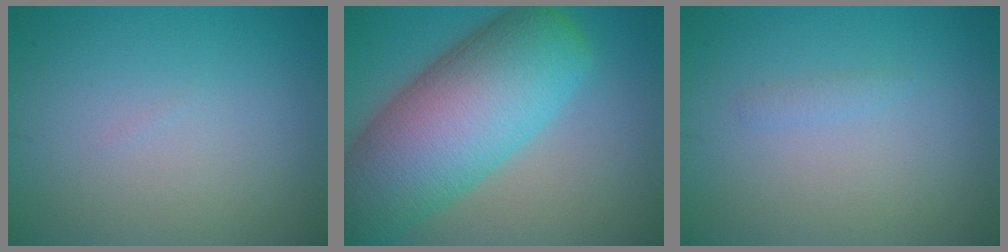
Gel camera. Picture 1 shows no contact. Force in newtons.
{"total": 13.9, "press": 13.8, "slide": 0.7}
{"total": 0.7, "press": 0.7, "slide": 0.1}